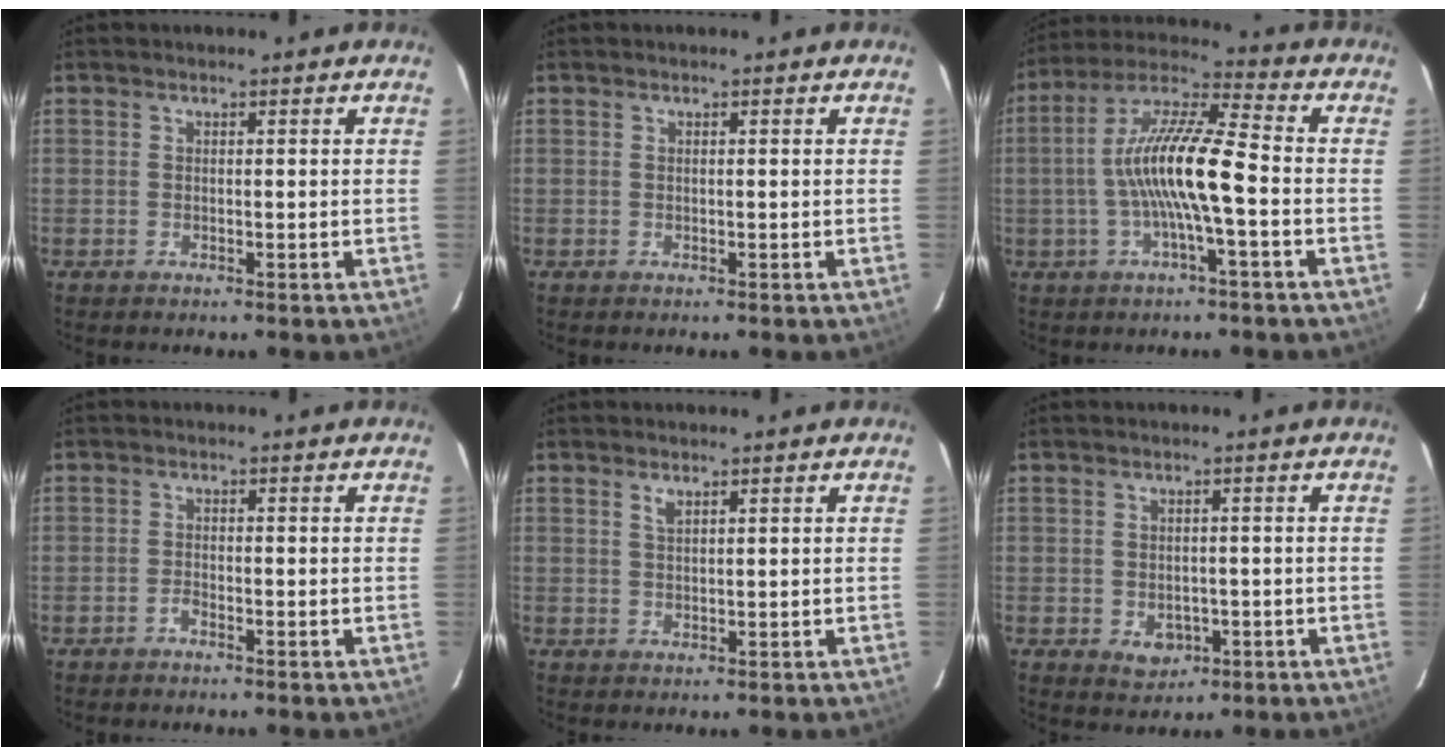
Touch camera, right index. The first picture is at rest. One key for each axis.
{"total": 0.0}
{"total": 12.9, "fx": -2.2, "fy": 1.6, "fz": 12.6, "tx": -0.244, "ty": 0.017, "tz": -0.048}
{"total": 1.0, "fx": -0.9, "fy": 0.3, "fz": 0.4, "tx": -0.008, "ty": 0.000, "tz": -0.019}
{"total": 1.4, "fx": 0.9, "fy": 0.5, "fz": 0.9, "tx": -0.016, "ty": 0.002, "tz": 0.017}
{"total": 4.0, "fx": -1.1, "fy": 3.4, "fz": 1.9, "tx": -0.035, "ty": -0.002, "tz": -0.002}